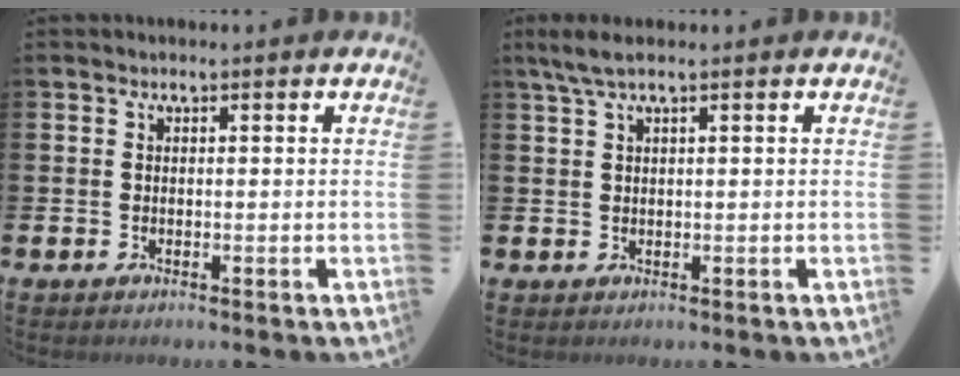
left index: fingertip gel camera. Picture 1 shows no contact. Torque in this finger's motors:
{"motor_torque": [0.37, -0.22, 0.30, 0.14]}